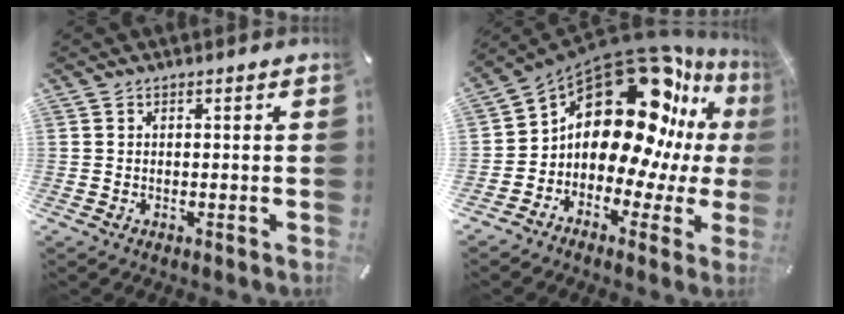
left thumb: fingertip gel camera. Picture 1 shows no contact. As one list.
[{"total": 20.8, "force": [9.3, 13.2, 13.1], "torque": [-0.207, -0.094, 0.171]}]